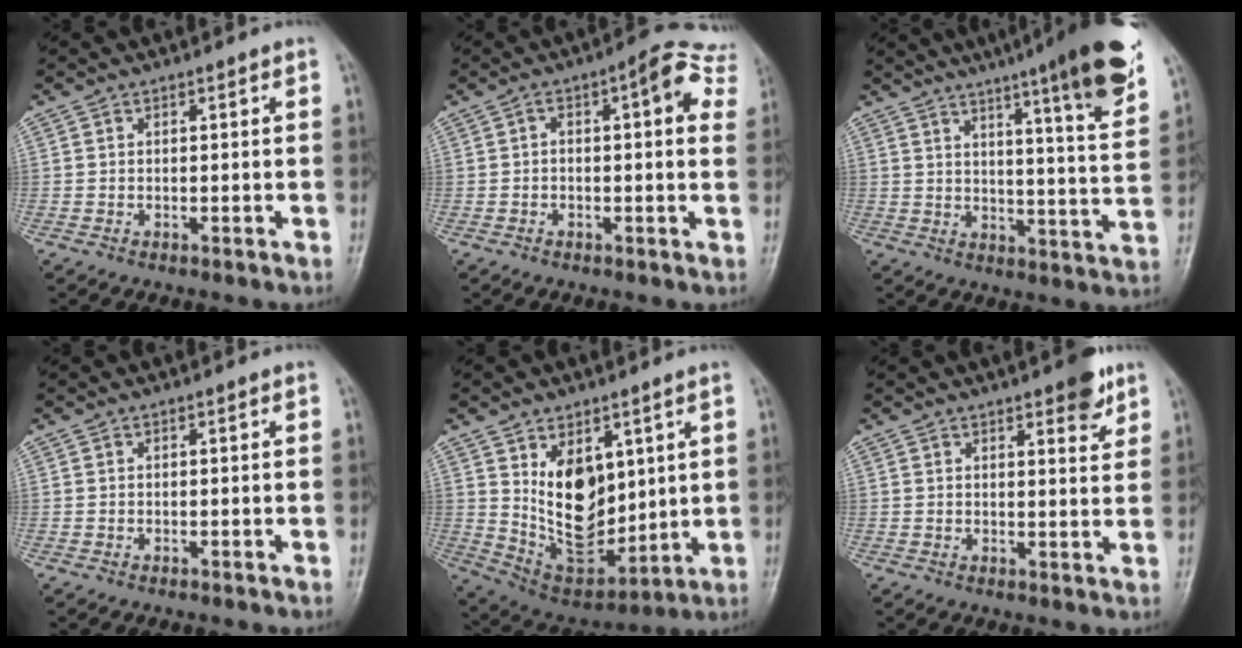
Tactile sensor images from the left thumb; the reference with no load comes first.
{"total": 9.9, "force": [2.9, 3.4, 8.8], "torque": [-0.089, 0.019, 0.027]}
{"total": 19.1, "force": [12.1, 1.6, 14.7], "torque": [-0.186, -0.053, 0.159]}
{"total": 0.0}
{"total": 14.3, "force": [3.8, 8.9, 10.6], "torque": [-0.124, -0.035, 0.092]}
{"total": 5.7, "force": [3.6, 1.8, 4.0], "torque": [-0.039, -0.019, 0.043]}